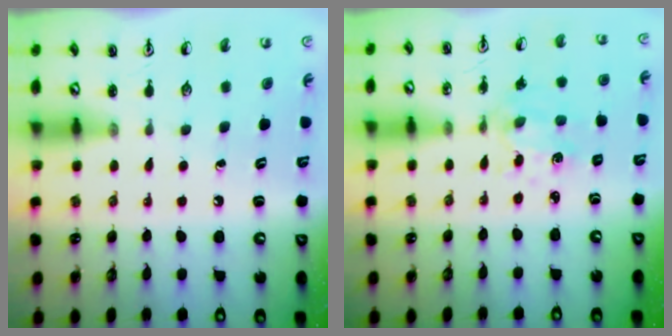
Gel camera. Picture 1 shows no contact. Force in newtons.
{"total": 1.8, "press": 1.8, "slide": 0.3}